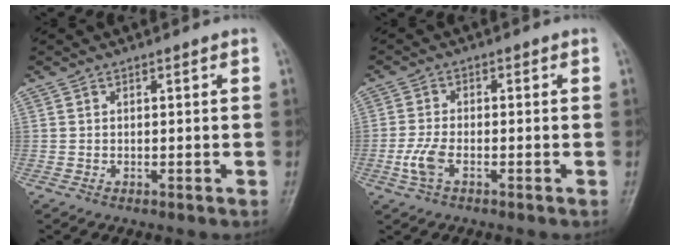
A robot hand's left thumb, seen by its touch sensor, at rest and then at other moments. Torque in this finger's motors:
{"motor_torque": [-0.10, 0.17, 0.28, 0.22, 0.03]}